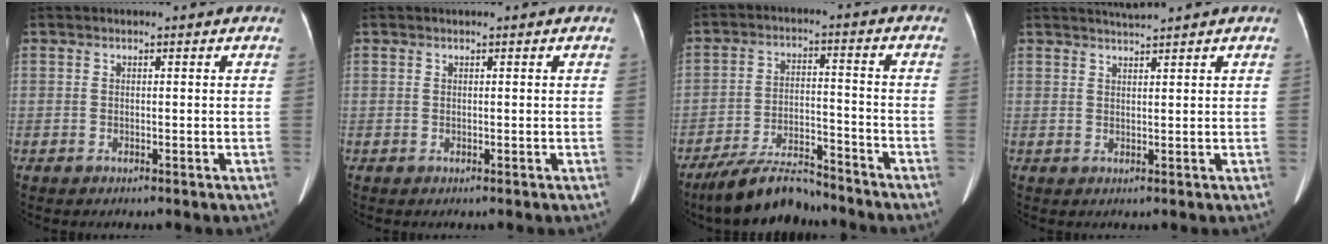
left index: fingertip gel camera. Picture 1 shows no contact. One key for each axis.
{"total": 0.0}
{"total": 10.0, "fx": -9.0, "fy": 2.0, "fz": 3.8, "tx": -0.074, "ty": -0.010, "tz": -0.156}
{"total": 2.0, "fx": 1.8, "fy": -0.9, "fz": 0.2, "tx": -0.006, "ty": 0.002, "tz": 0.040}